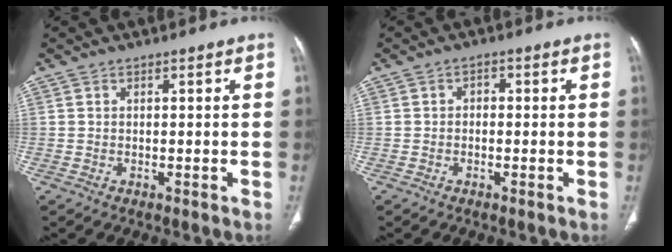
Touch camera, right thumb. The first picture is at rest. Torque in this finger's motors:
{"motor_torque": [0.27, -0.54, -0.20, 0.18, 0.06]}